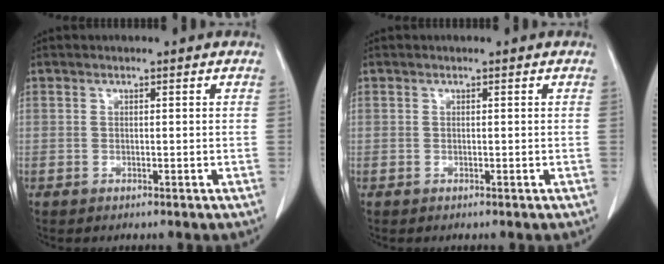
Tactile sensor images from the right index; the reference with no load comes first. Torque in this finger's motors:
{"motor_torque": [0.00, 0.00, 0.00, 0.00]}